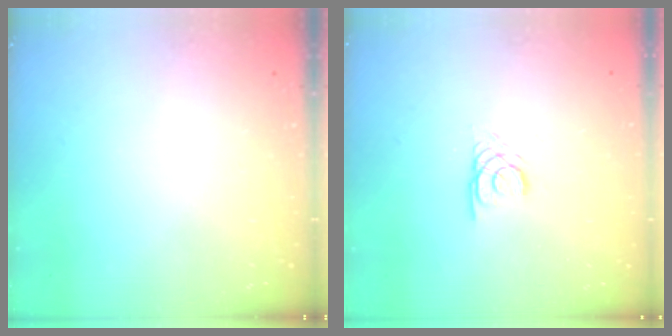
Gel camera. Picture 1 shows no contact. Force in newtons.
{"total": 2.2, "press": 2.2, "slide": 0.1}